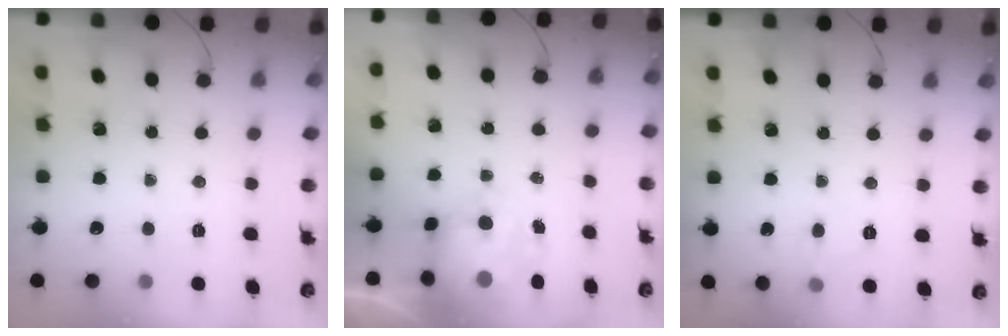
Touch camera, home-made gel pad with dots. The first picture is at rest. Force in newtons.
{"total": 6.0, "press": 5.9, "slide": 0.8}
{"total": 6.0, "press": 5.8, "slide": 1.5}